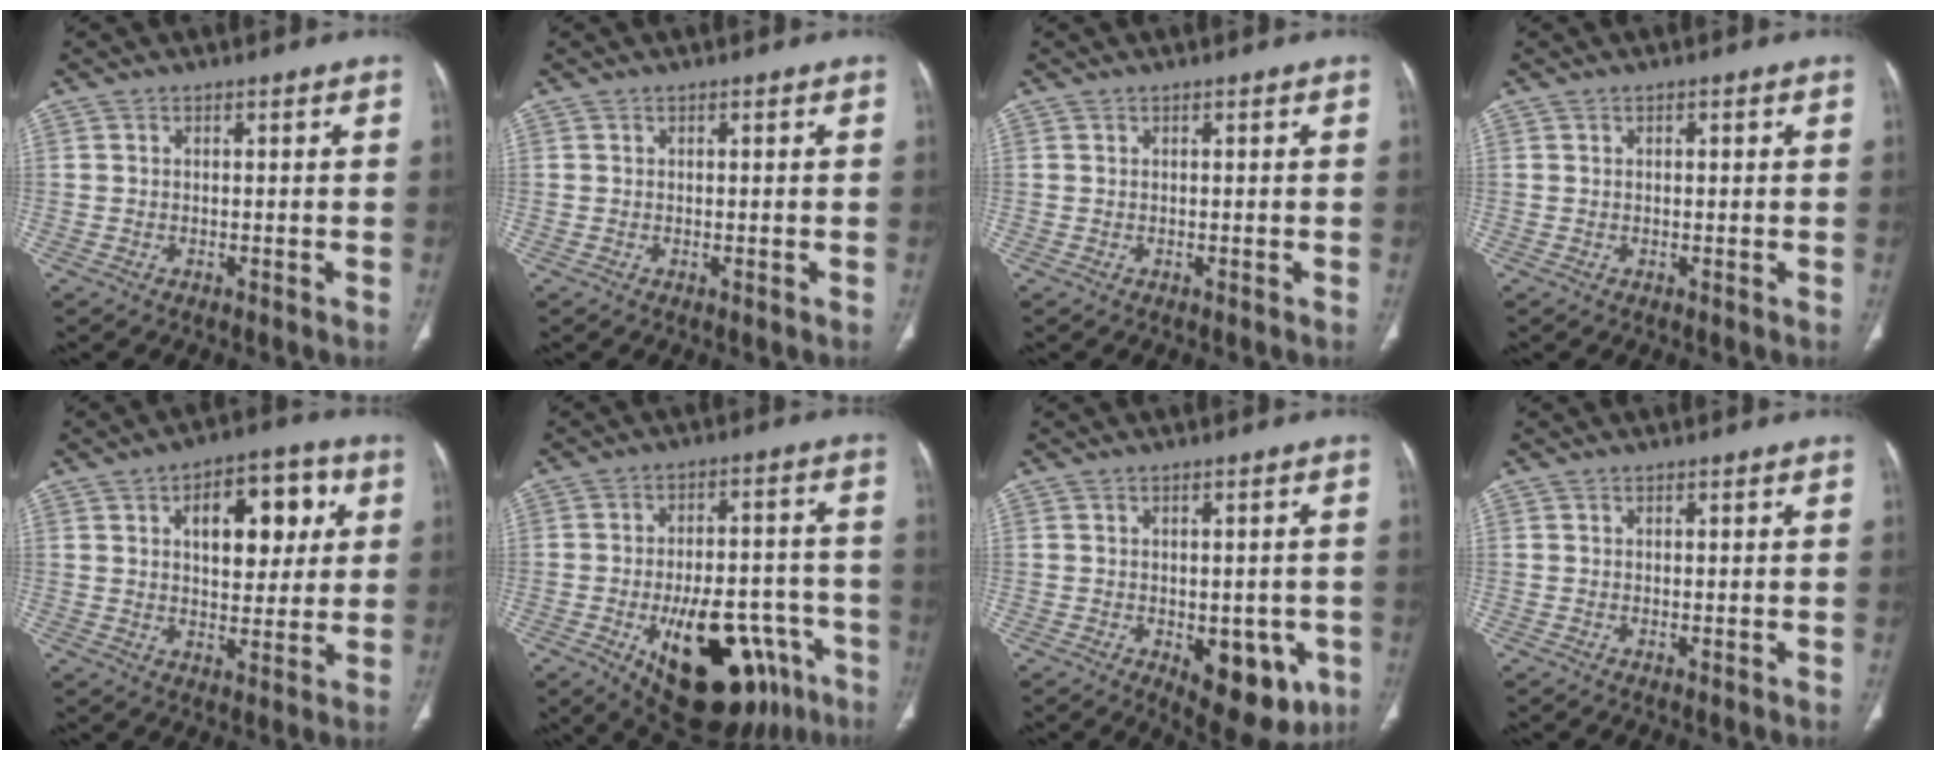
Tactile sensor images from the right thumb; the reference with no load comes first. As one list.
[{"total": 0.0}, {"total": 0.0}, {"total": 0.7, "force": [0.2, 0.4, 0.6], "torque": [-0.011, 0.001, 0.005]}, {"total": 14.2, "force": [4.4, 7.9, 10.9], "torque": [-0.108, 0.002, 0.065]}, {"total": 24.4, "force": [-10.9, 11.9, 18.2], "torque": [-0.204, 0.042, -0.139]}, {"total": 12.1, "force": [-4.0, 6.4, 9.4], "torque": [-0.088, 0.001, -0.036]}, {"total": 0.5, "force": [-0.1, 0.2, 0.5], "torque": [-0.015, -0.004, 0.000]}]